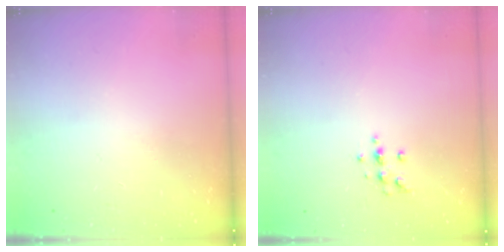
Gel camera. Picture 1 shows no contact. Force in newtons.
{"total": 5.0, "press": 5.0, "slide": 0.6}